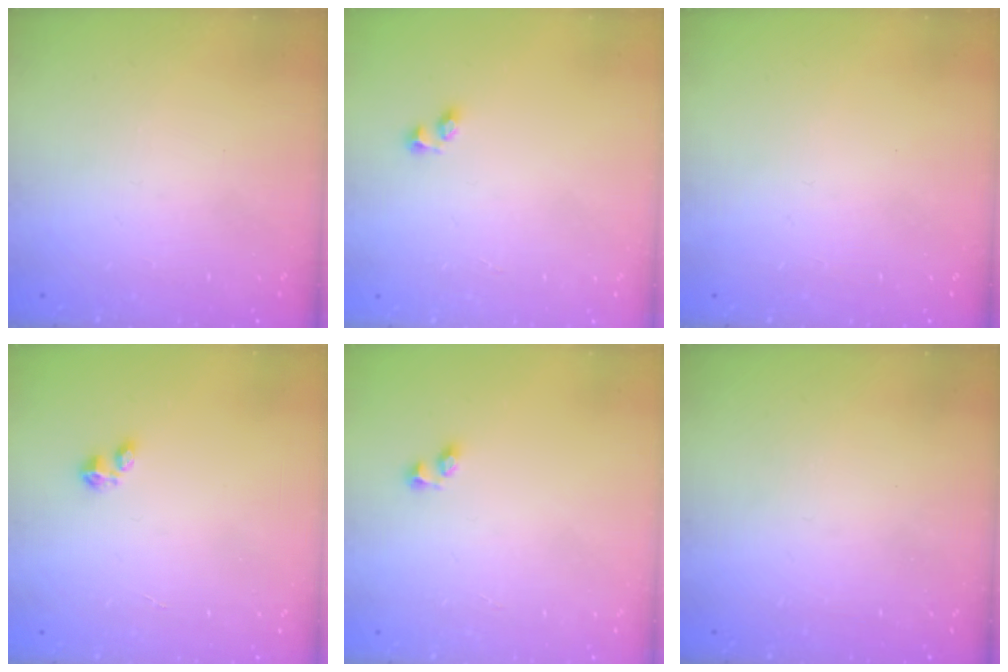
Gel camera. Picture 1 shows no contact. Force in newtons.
{"total": 2.6, "press": 2.3, "slide": 1.2}
{"total": 0.0}
{"total": 2.4, "press": 2.4, "slide": 0.3}
{"total": 2.6, "press": 2.3, "slide": 1.2}
{"total": 0.7, "press": 0.6, "slide": 0.4}